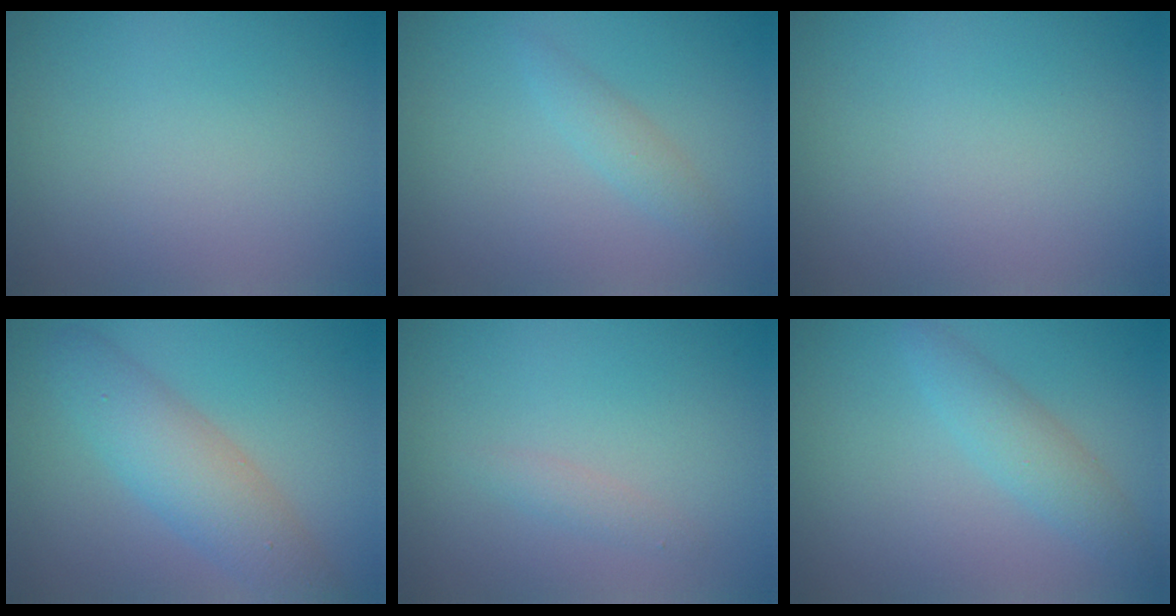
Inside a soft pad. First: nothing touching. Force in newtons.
{"total": 1.5, "press": 1.5, "slide": 0.0}
{"total": 0.0}
{"total": 5.1, "press": 5.1, "slide": 0.1}
{"total": 1.1, "press": 1.1, "slide": 0.0}
{"total": 2.7, "press": 2.7, "slide": 0.1}